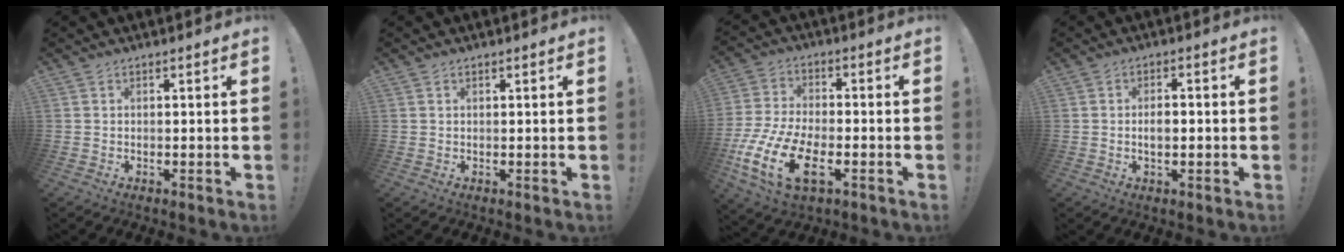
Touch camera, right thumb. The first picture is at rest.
{"total": 0.0}
{"total": 16.7, "force": [-6.2, 8.7, 12.9], "torque": [-0.264, 0.021, -0.102]}
{"total": 3.2, "force": [-0.8, 1.4, 2.8], "torque": [-0.039, 0.004, -0.019]}